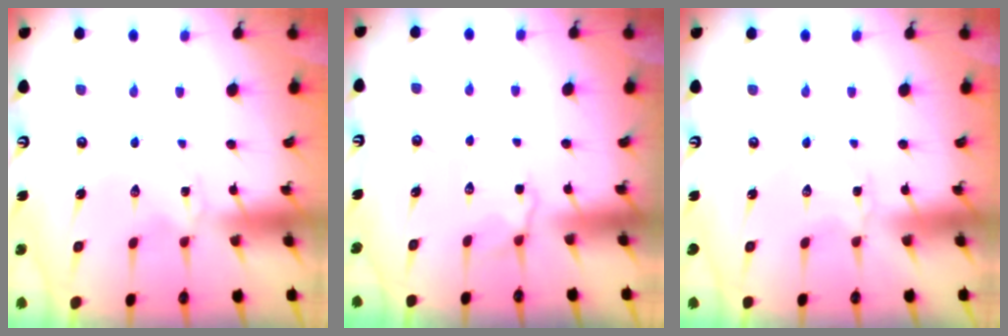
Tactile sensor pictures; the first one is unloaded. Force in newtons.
{"total": 4.2, "press": 3.9, "slide": 1.7}
{"total": 1.8, "press": 1.7, "slide": 0.3}